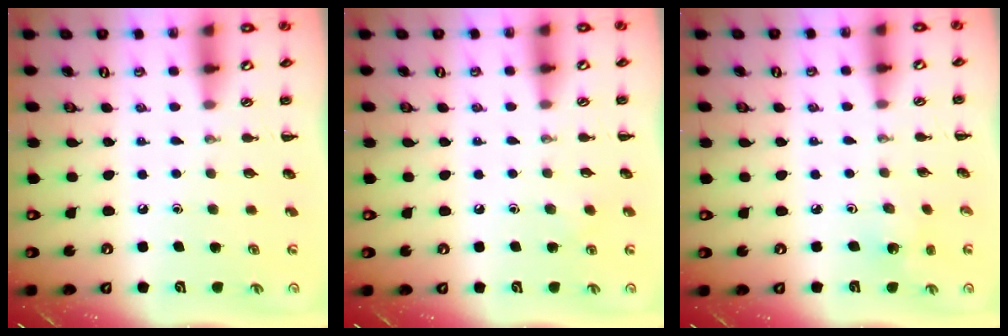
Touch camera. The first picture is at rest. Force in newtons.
{"total": 3.7, "press": 3.5, "slide": 1.0}
{"total": 1.4, "press": 1.2, "slide": 0.6}